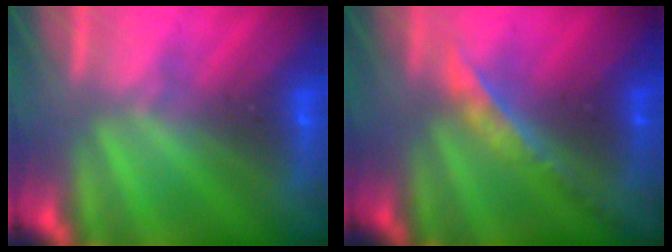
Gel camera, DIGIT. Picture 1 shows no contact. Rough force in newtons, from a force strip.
{"total": 2.4}